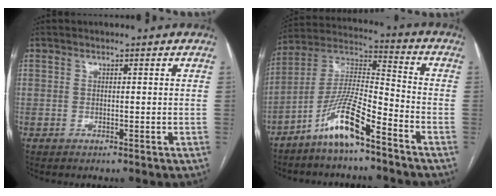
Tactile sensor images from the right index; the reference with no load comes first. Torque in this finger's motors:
{"motor_torque": [1.27, -0.68, 0.48, 0.17]}